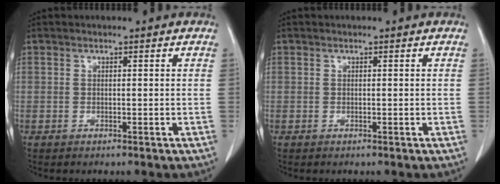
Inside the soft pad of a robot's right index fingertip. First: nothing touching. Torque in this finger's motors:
{"motor_torque": [-0.04, 0.05, -0.02, 0.00]}